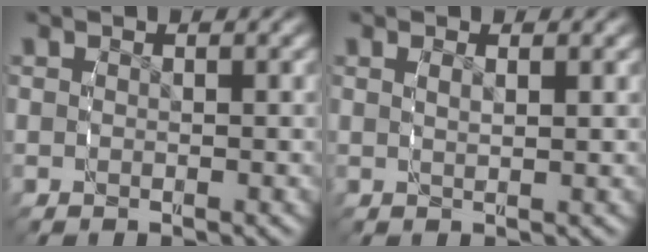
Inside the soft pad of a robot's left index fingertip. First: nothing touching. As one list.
[{"total": 1.1, "force": [0.6, -0.4, 0.8], "torque": [-0.012, -0.004, 0.015]}]